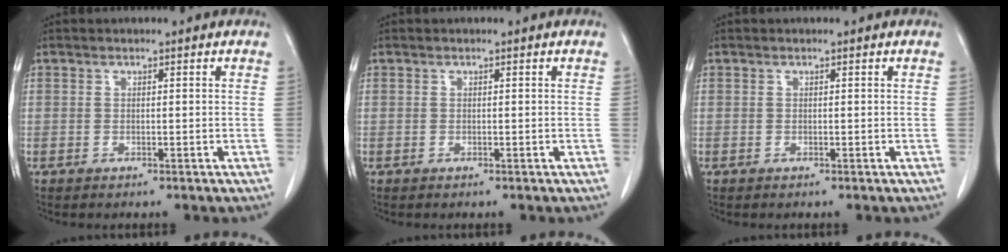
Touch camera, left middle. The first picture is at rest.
{"total": 0.0}
{"total": 0.0}